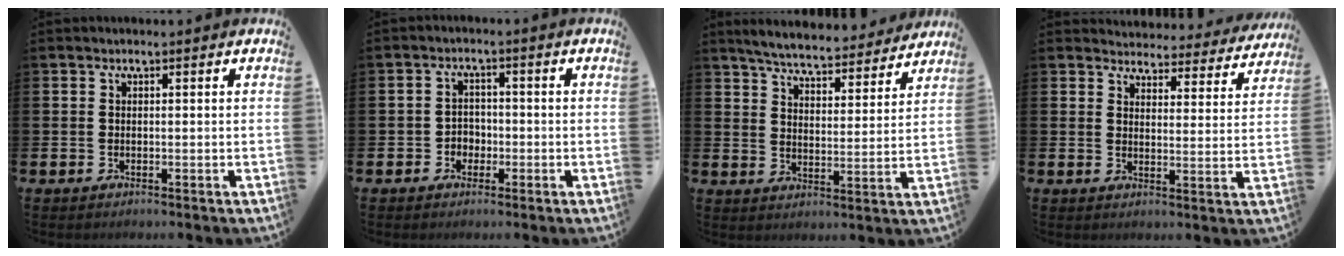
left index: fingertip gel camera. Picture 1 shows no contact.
{"total": 2.5, "force": [-1.1, 2.1, 0.7], "torque": [-0.013, 0.004, -0.029]}
{"total": 6.0, "force": [5.8, 0.7, 1.3], "torque": [-0.042, -0.042, 0.098]}
{"total": 3.8, "force": [3.6, 0.9, 0.1], "torque": [-0.005, -0.035, 0.058]}